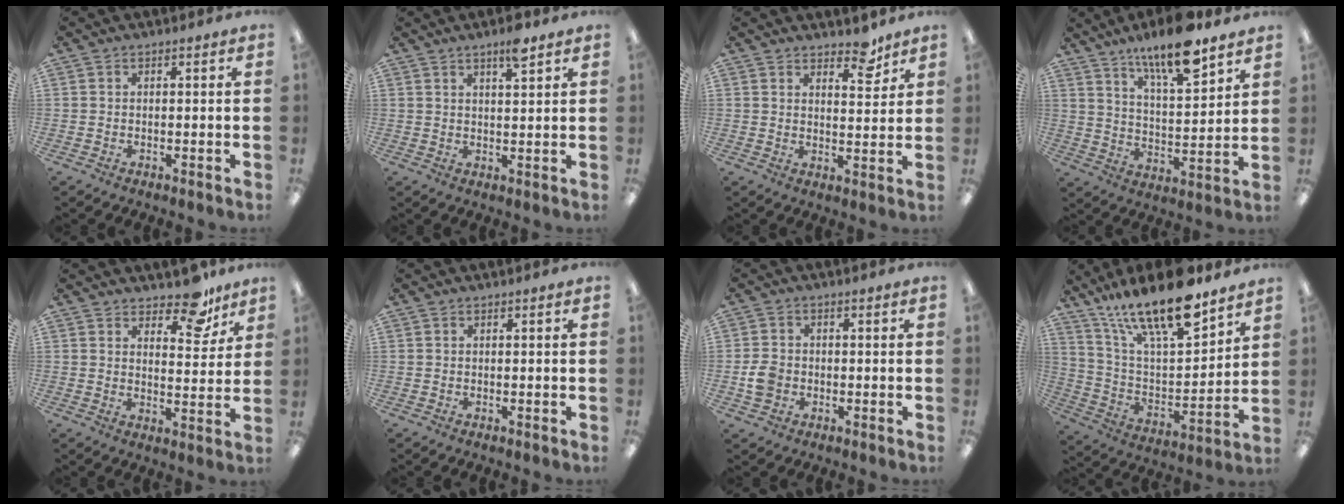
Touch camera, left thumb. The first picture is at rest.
{"total": 4.7, "force": [3.4, 0.8, 3.2], "torque": [-0.055, -0.009, 0.056]}
{"total": 6.3, "force": [5.1, 2.4, 2.7], "torque": [-0.017, -0.038, 0.085]}
{"total": 14.4, "force": [11.0, 3.6, 8.6], "torque": [-0.145, -0.059, 0.185]}
{"total": 10.1, "force": [7.9, 4.3, 4.8], "torque": [-0.045, -0.053, 0.134]}
{"total": 0.0}
{"total": 4.8, "force": [-1.0, 3.9, 2.6], "torque": [-0.041, 0.004, -0.020]}
{"total": 20.7, "force": [15.5, 6.1, 12.3], "torque": [-0.220, -0.099, 0.266]}